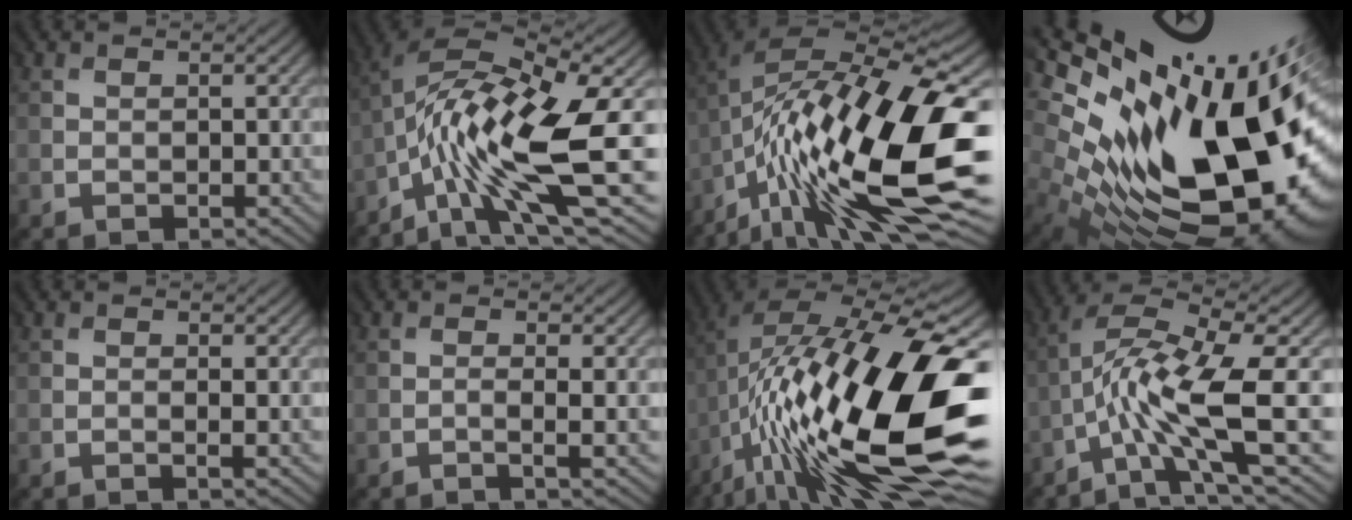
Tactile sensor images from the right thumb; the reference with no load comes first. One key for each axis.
{"total": 16.5, "fx": -3.7, "fy": 5.1, "fz": 15.2, "tx": -0.281, "ty": 0.001, "tz": -0.062}
{"total": 19.0, "fx": -5.4, "fy": 6.9, "fz": 16.9, "tx": -0.300, "ty": 0.009, "tz": -0.105}
{"total": 20.7, "fx": 2.0, "fy": 10.4, "fz": 17.8, "tx": -0.299, "ty": -0.047, "tz": 0.067}
{"total": 1.1, "fx": -0.1, "fy": 0.0, "fz": 1.1, "tx": -0.019, "ty": -0.002, "tz": -0.002}
{"total": 1.7, "fx": -0.6, "fy": 0.0, "fz": 1.6, "tx": -0.031, "ty": -0.002, "tz": -0.010}
{"total": 21.1, "fx": -4.0, "fy": 7.6, "fz": 19.3, "tx": -0.359, "ty": 0.005, "tz": -0.077}
{"total": 12.8, "fx": -3.1, "fy": 3.4, "fz": 12.0, "tx": -0.241, "ty": 0.000, "tz": -0.050}